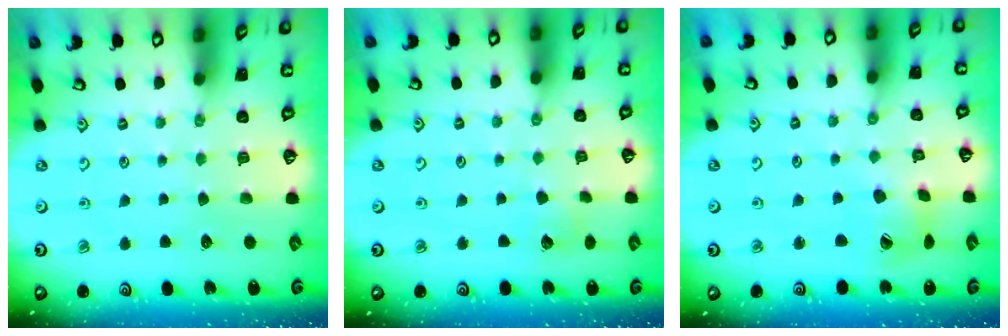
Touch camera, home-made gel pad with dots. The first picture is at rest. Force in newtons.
{"total": 4.8, "press": 4.7, "slide": 0.5}
{"total": 7.7, "press": 7.6, "slide": 1.0}